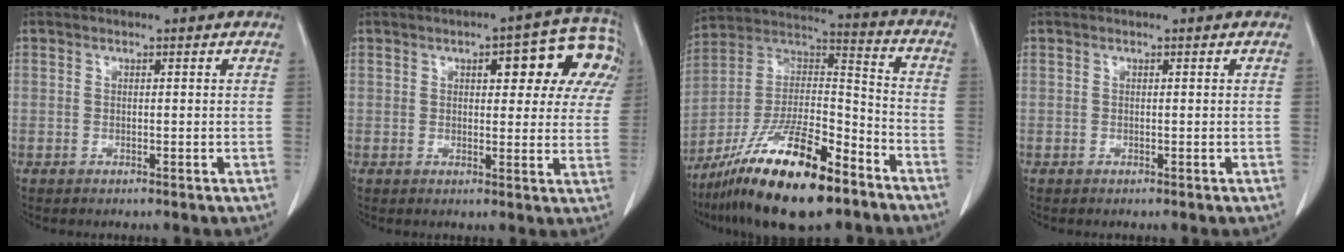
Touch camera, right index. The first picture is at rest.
{"total": 11.9, "force": [4.9, 4.6, 9.8], "torque": [-0.099, 0.025, 0.050]}
{"total": 21.2, "force": [-14.0, 4.7, 15.2], "torque": [-0.283, -0.009, -0.248]}
{"total": 0.0}